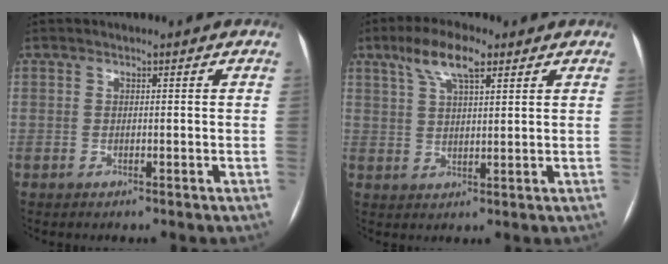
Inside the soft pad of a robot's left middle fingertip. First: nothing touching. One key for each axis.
{"total": 7.1, "fx": 4.2, "fy": 1.9, "fz": 5.4, "tx": -0.111, "ty": 0.019, "tz": 0.078}